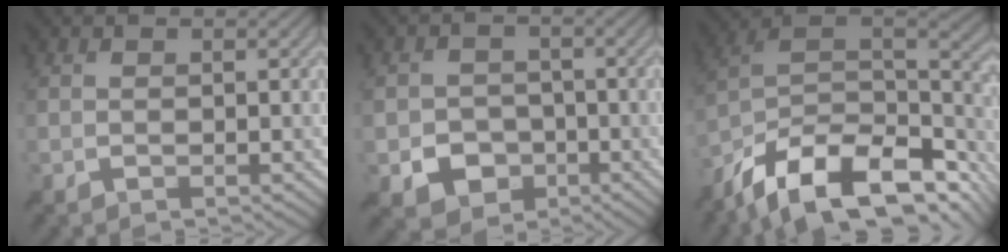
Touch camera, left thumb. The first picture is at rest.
{"total": 4.8, "force": [-1.6, 4.1, 1.9], "torque": [-0.039, -0.008, -0.030]}
{"total": 15.8, "force": [-9.8, 6.4, 10.5], "torque": [-0.242, -0.019, -0.161]}